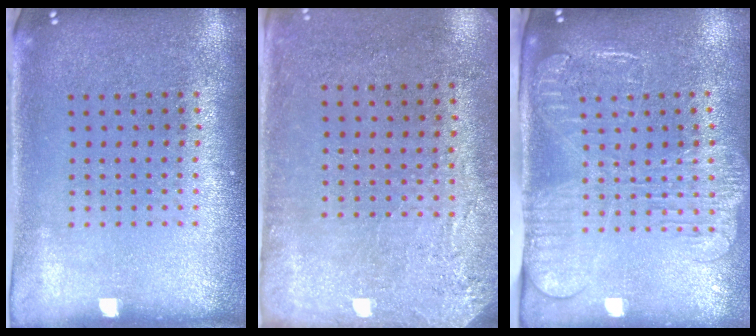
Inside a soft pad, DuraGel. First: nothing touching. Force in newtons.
{"total": 2.9, "press": 2.4, "slide": 1.6}
{"total": 2.6, "press": 2.1, "slide": 1.5}